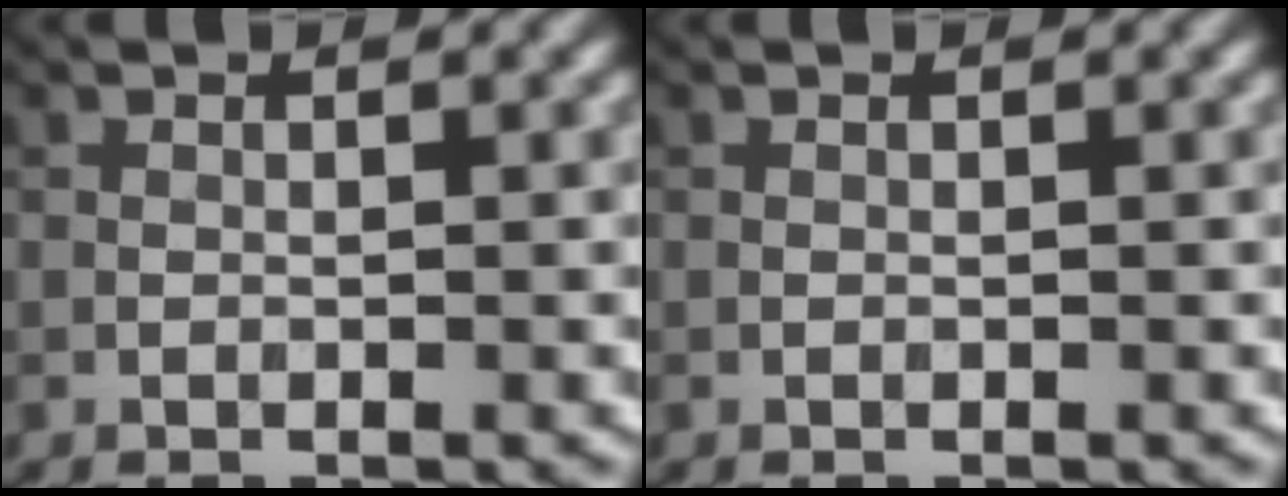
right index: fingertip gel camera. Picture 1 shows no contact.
{"total": 0.0}